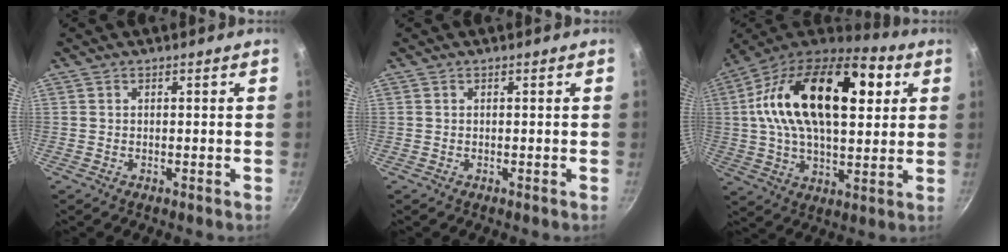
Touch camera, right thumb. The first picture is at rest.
{"total": 0.0}
{"total": 26.7, "force": [6.5, 14.6, 21.4], "torque": [-0.348, 0.011, 0.089]}